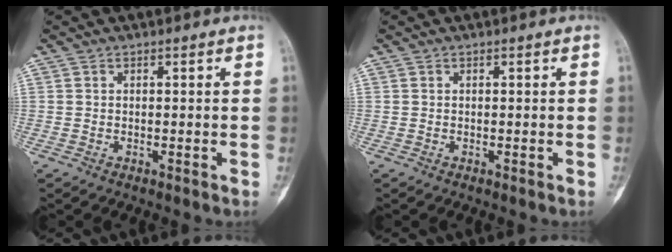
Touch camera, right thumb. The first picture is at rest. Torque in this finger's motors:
{"motor_torque": [0.23, 0.06, 0.16, 0.04, 0.02]}